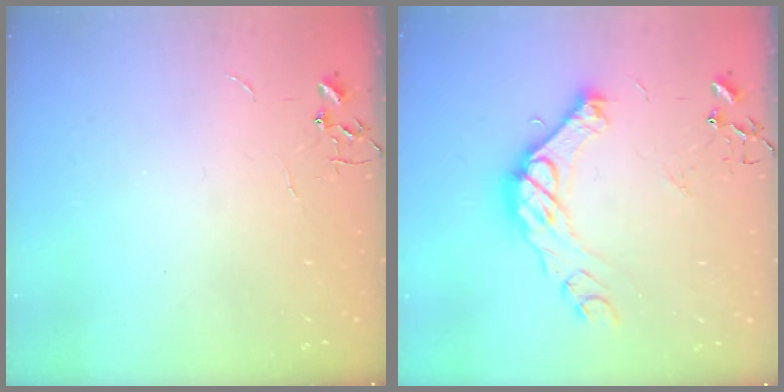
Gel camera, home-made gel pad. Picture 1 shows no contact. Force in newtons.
{"total": 15.5, "press": 15.5, "slide": 1.5}